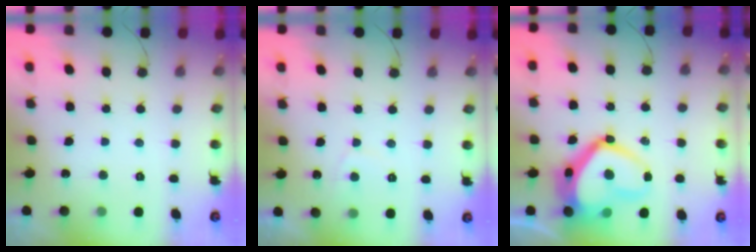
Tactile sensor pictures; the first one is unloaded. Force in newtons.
{"total": 1.6, "press": 1.5, "slide": 0.6}
{"total": 18.0, "press": 17.9, "slide": 2.0}